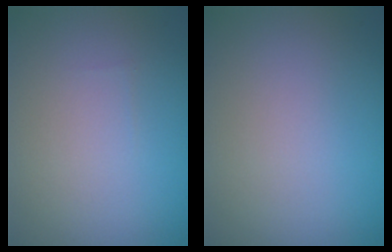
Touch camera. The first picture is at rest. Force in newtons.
{"total": 0.0}